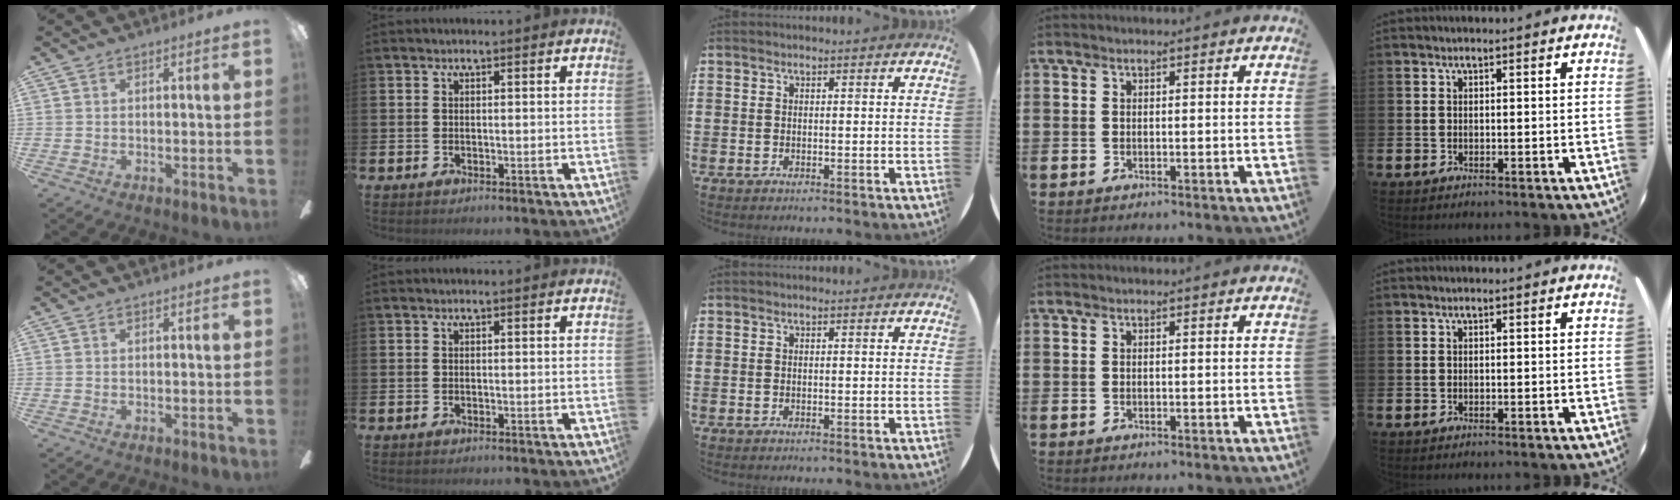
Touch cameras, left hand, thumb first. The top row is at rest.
{}